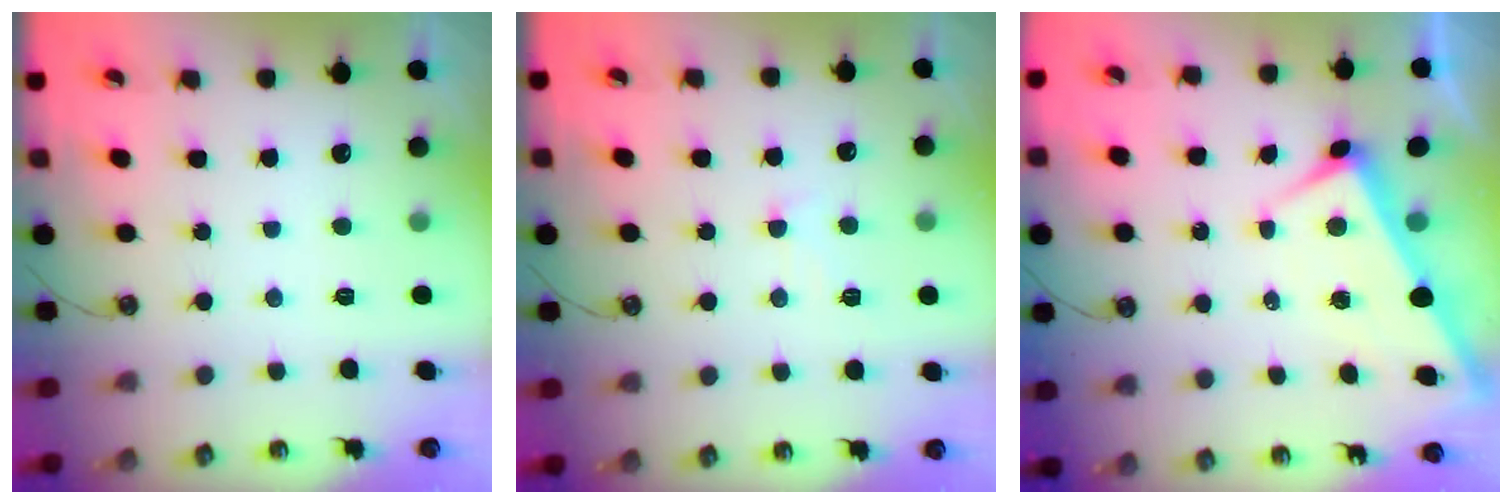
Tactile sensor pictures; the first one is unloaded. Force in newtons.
{"total": 2.5, "press": 2.4, "slide": 0.7}
{"total": 2.8, "press": 2.8, "slide": 0.6}